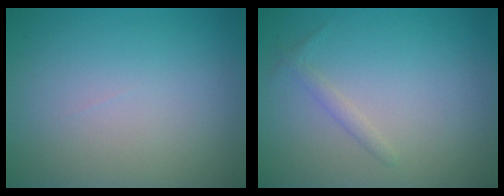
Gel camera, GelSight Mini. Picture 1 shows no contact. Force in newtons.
{"total": 0.9, "press": 0.9, "slide": 0.1}